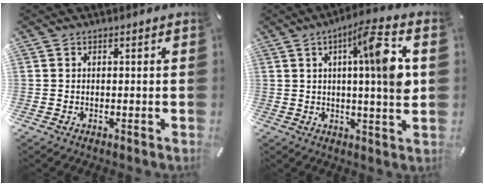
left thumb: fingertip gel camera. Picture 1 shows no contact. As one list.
[{"total": 13.4, "force": [3.1, 1.7, 12.9], "torque": [-0.195, -0.005, 0.041]}]